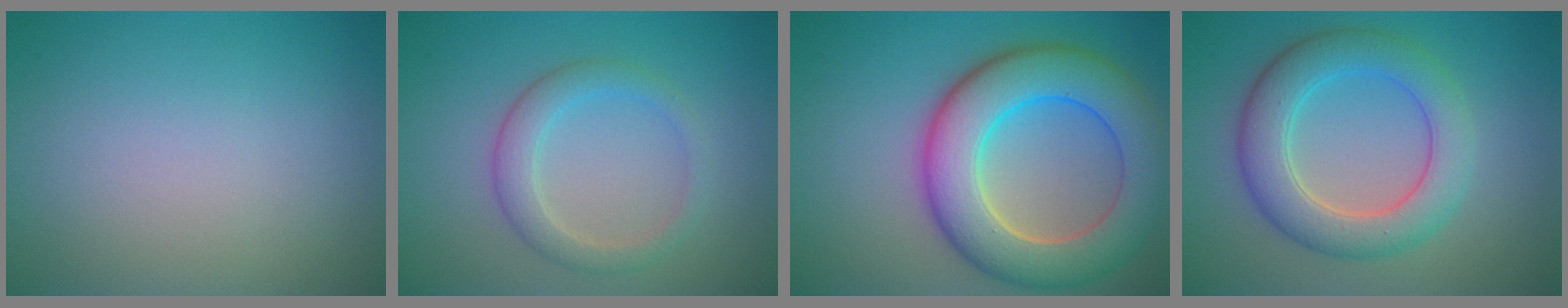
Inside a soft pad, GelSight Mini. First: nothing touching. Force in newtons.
{"total": 2.8, "press": 2.8, "slide": 0.2}
{"total": 10.0, "press": 10.0, "slide": 0.5}
{"total": 6.1, "press": 6.1, "slide": 0.1}